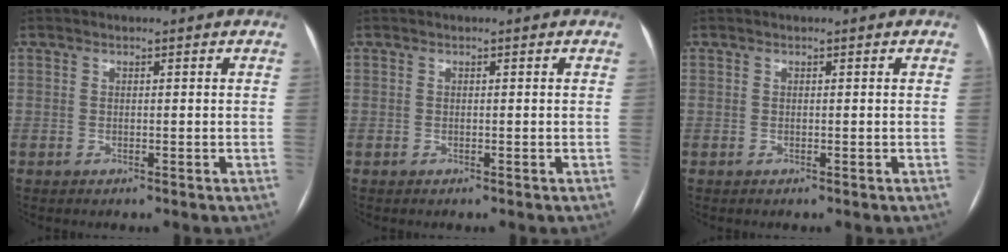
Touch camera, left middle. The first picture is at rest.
{"total": 0.0}
{"total": 0.0}